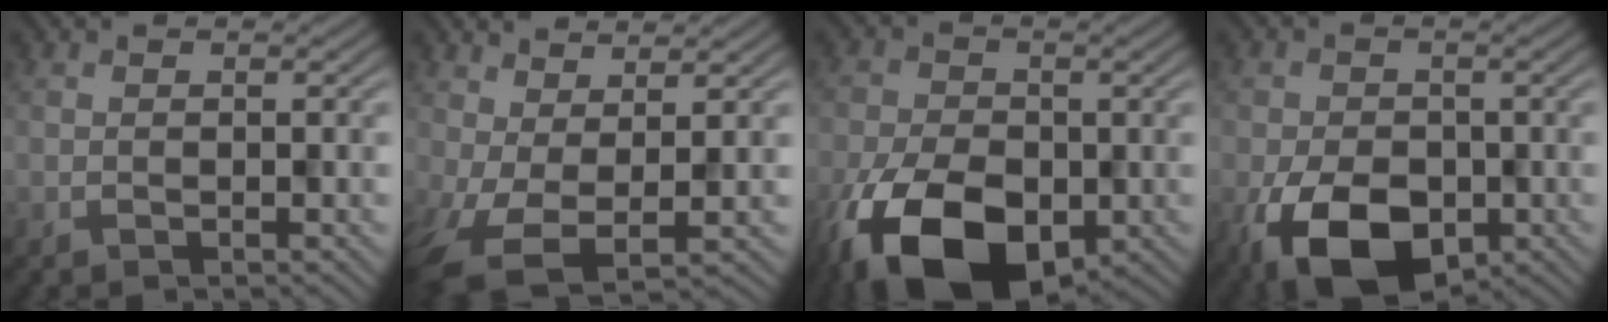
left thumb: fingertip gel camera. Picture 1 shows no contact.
{"total": 5.5, "force": [-0.2, 1.9, 5.2], "torque": [-0.113, -0.009, 0.003]}
{"total": 14.1, "force": [-6.9, 8.1, 9.3], "torque": [-0.189, -0.044, -0.118]}
{"total": 11.2, "force": [-5.0, 7.1, 7.1], "torque": [-0.136, -0.043, -0.078]}